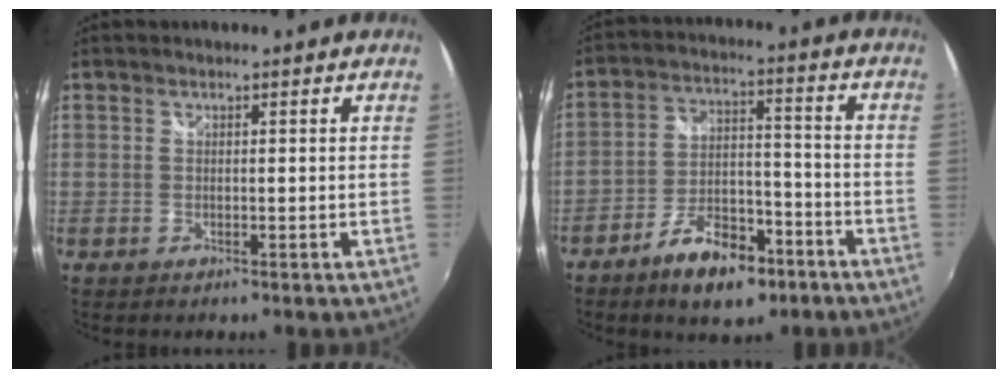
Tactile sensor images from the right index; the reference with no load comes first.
{"total": 11.8, "force": [-7.6, 5.6, 7.1], "torque": [-0.136, 0.018, -0.118]}